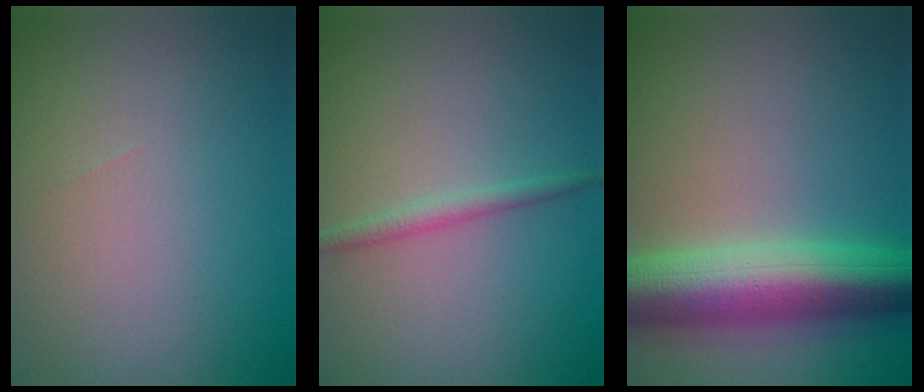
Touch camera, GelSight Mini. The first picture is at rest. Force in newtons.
{"total": 1.4, "press": 1.4, "slide": 0.1}
{"total": 9.5, "press": 9.5, "slide": 0.2}